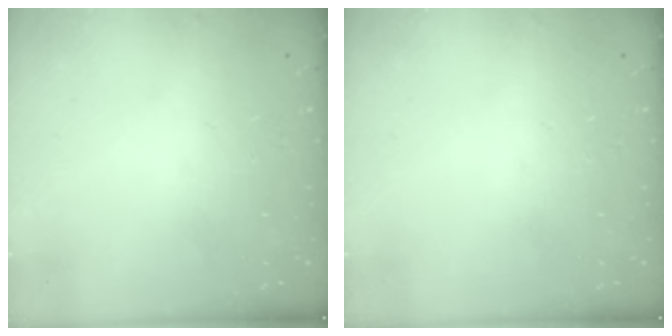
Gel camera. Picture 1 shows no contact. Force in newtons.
{"total": 0.0}